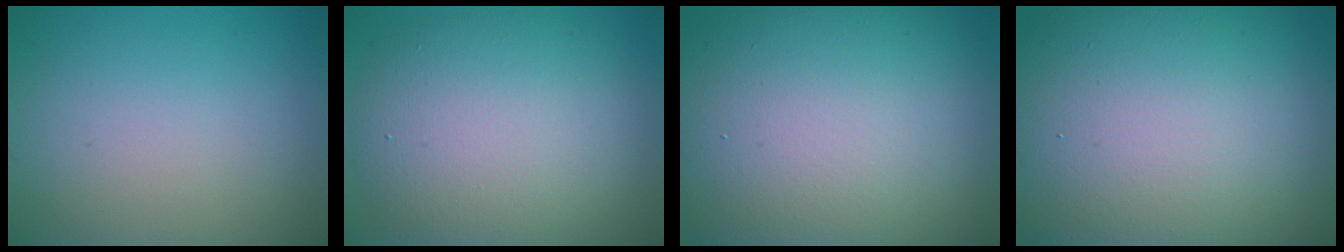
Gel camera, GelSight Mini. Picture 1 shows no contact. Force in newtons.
{"total": 10.5, "press": 10.5, "slide": 0.3}
{"total": 17.9, "press": 17.9, "slide": 0.5}
{"total": 20.6, "press": 20.6, "slide": 1.0}